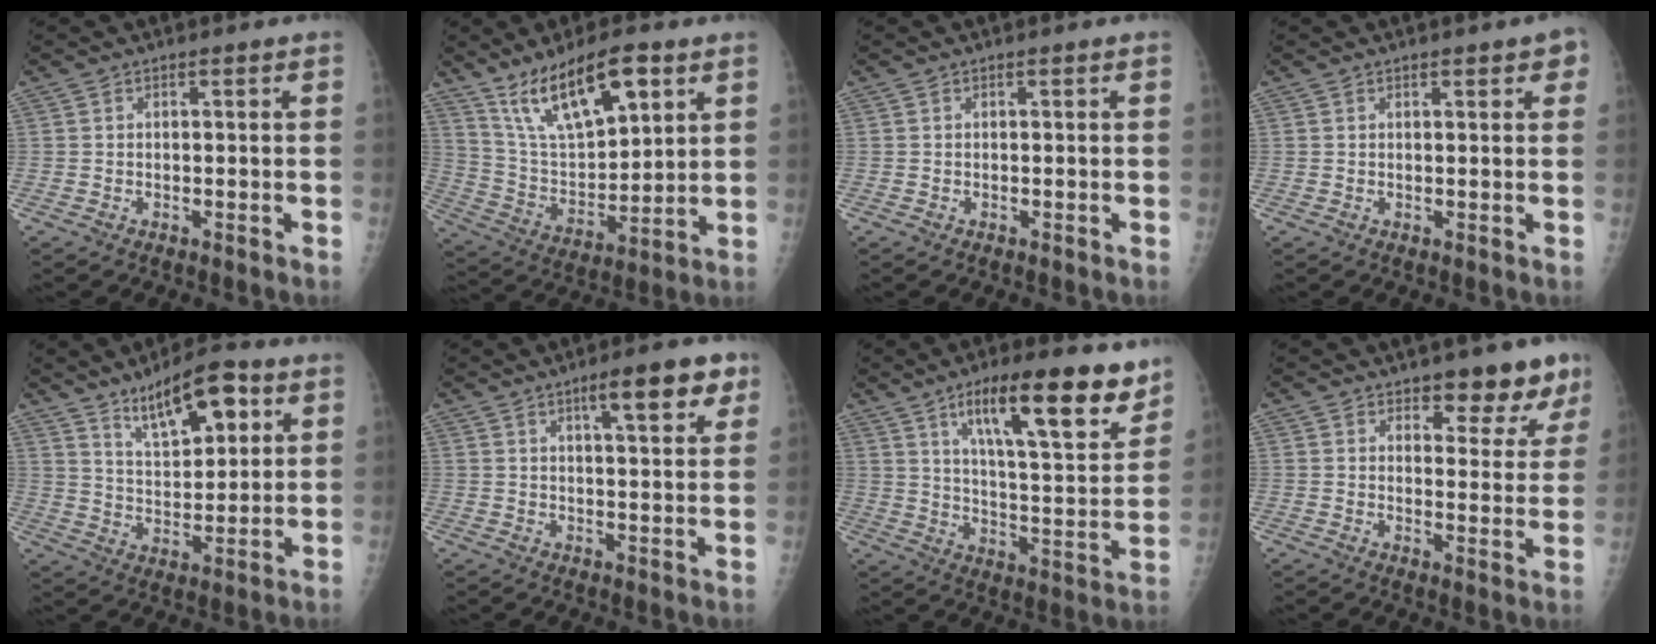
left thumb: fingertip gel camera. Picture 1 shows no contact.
{"total": 16.6, "force": [9.8, 6.4, 11.8], "torque": [-0.175, -0.042, 0.191]}
{"total": 0.0}
{"total": 3.1, "force": [1.6, 1.0, 2.4], "torque": [-0.017, -0.002, 0.016]}
{"total": 13.0, "force": [6.9, 5.1, 9.7], "torque": [-0.130, -0.029, 0.119]}
{"total": 9.1, "force": [5.1, 2.4, 7.2], "torque": [-0.082, -0.017, 0.068]}
{"total": 19.6, "force": [12.1, 5.1, 14.5], "torque": [-0.185, -0.057, 0.195]}
{"total": 9.6, "force": [7.0, 4.0, 5.2], "torque": [-0.025, -0.043, 0.089]}